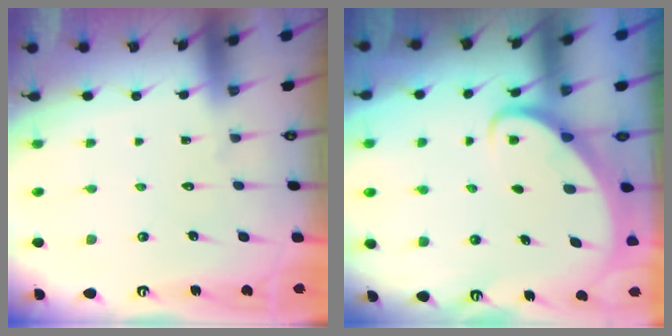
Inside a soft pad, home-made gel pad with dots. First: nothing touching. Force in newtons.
{"total": 2.7, "press": 2.7, "slide": 0.2}